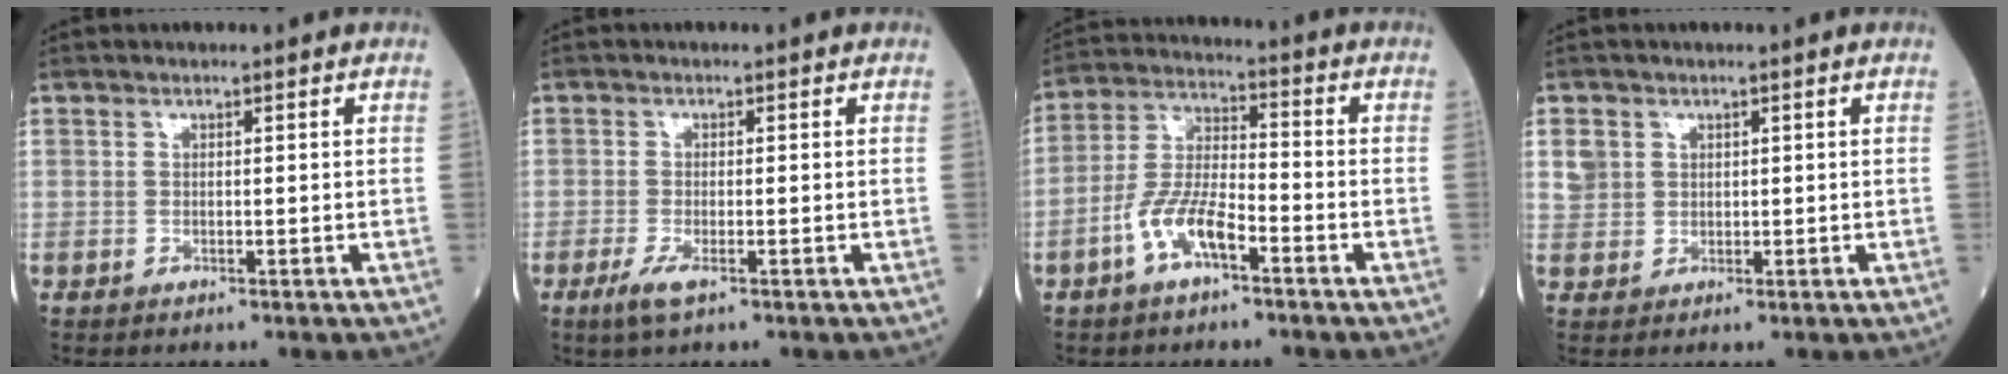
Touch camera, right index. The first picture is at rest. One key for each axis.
{"total": 2.8, "fx": -1.6, "fy": 0.5, "fz": 2.3, "tx": -0.051, "ty": -0.007, "tz": -0.030}
{"total": 8.2, "fx": -4.2, "fy": 2.5, "fz": 6.7, "tx": -0.144, "ty": 0.009, "tz": -0.083}
{"total": 2.7, "fx": 1.1, "fy": 2.4, "fz": 0.5, "tx": -0.007, "ty": 0.006, "tz": 0.024}